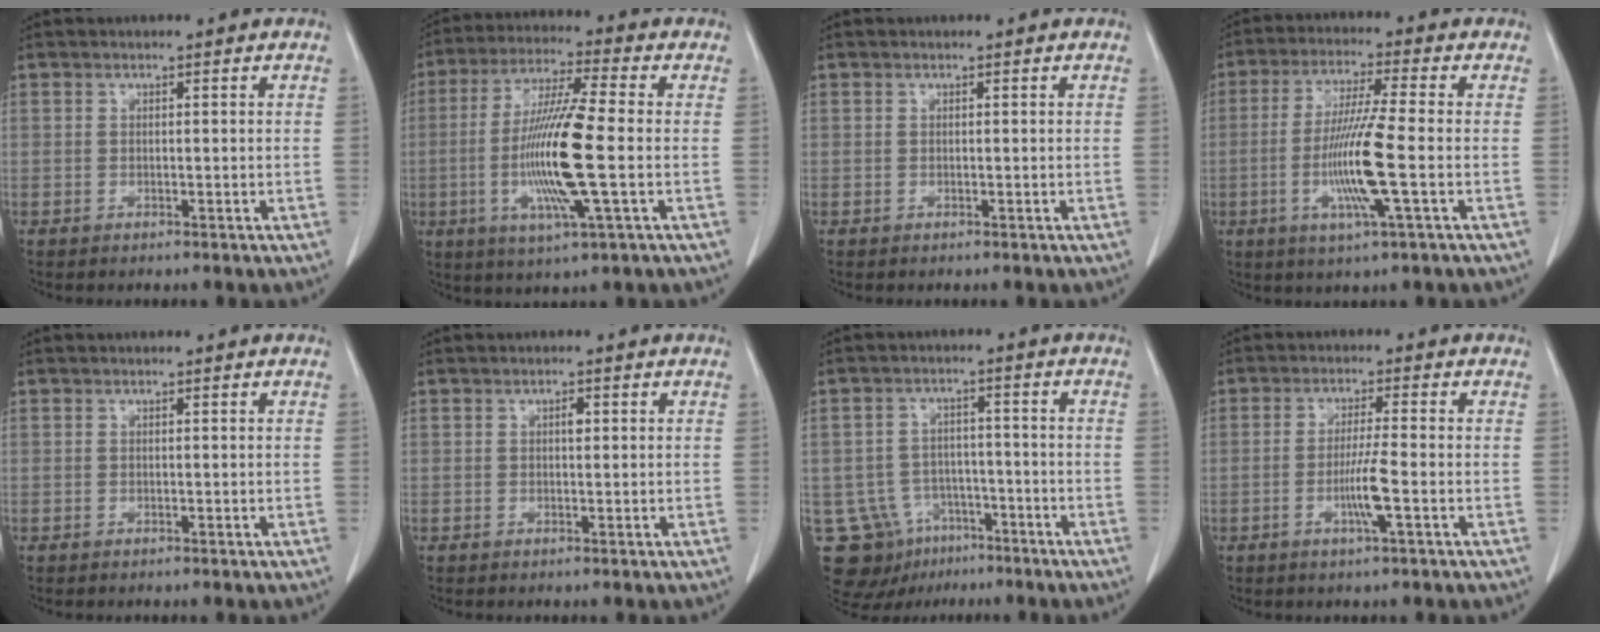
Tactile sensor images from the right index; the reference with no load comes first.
{"total": 14.2, "force": [-2.2, 0.3, 14.0], "torque": [-0.279, -0.012, -0.047]}
{"total": 0.0}
{"total": 10.7, "force": [-2.4, -0.6, 10.4], "torque": [-0.209, -0.013, -0.050]}
{"total": 0.0}
{"total": 1.0, "force": [0.2, 0.5, 0.9], "torque": [-0.014, 0.002, 0.003]}
{"total": 11.9, "force": [-6.9, 9.2, 2.8], "torque": [-0.061, 0.030, -0.095]}
{"total": 5.0, "force": [-1.6, -0.4, 4.8], "torque": [-0.088, -0.008, -0.031]}